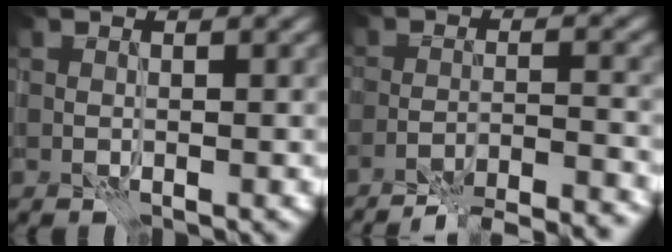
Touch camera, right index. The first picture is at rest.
{"total": 11.4, "force": [-10.6, 2.2, 3.7], "torque": [-0.047, 0.004, -0.135]}